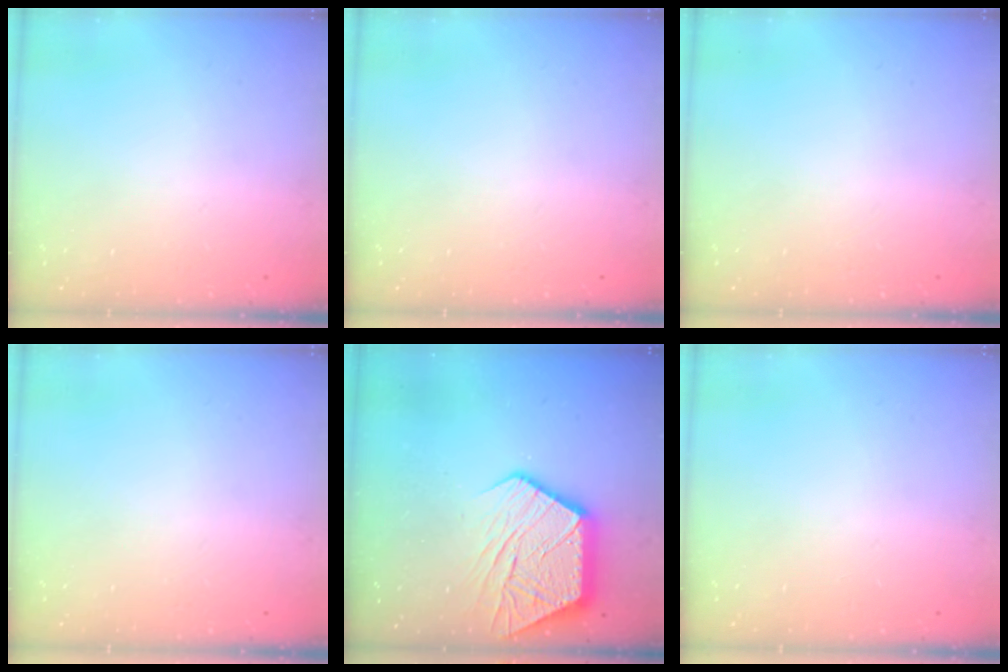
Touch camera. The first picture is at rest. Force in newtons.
{"total": 0.0}
{"total": 0.0}
{"total": 0.0}
{"total": 17.4, "press": 17.4, "slide": 1.1}
{"total": 0.0}